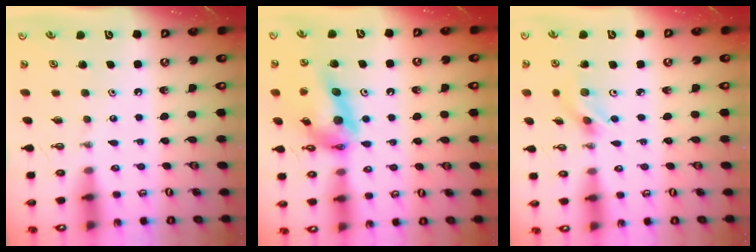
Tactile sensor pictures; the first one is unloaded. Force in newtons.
{"total": 15.2, "press": 15.2, "slide": 1.5}
{"total": 3.4, "press": 3.4, "slide": 0.4}